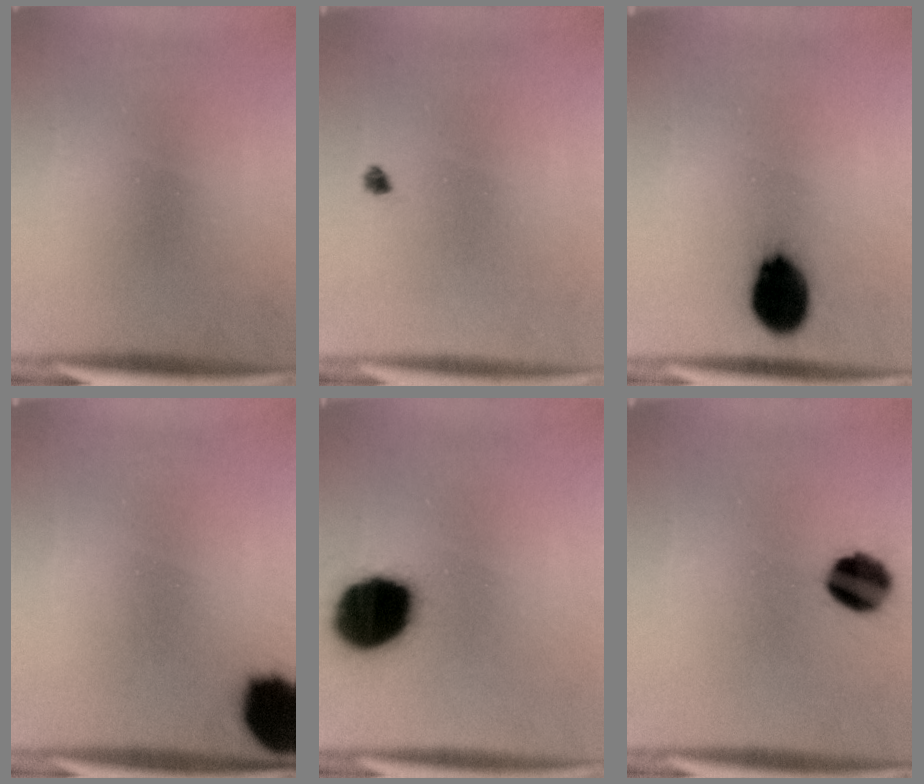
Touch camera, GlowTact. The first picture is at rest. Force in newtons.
{"total": 0.9}
{"total": 11.9}
{"total": 14.0}
{"total": 20.0}
{"total": 11.0}